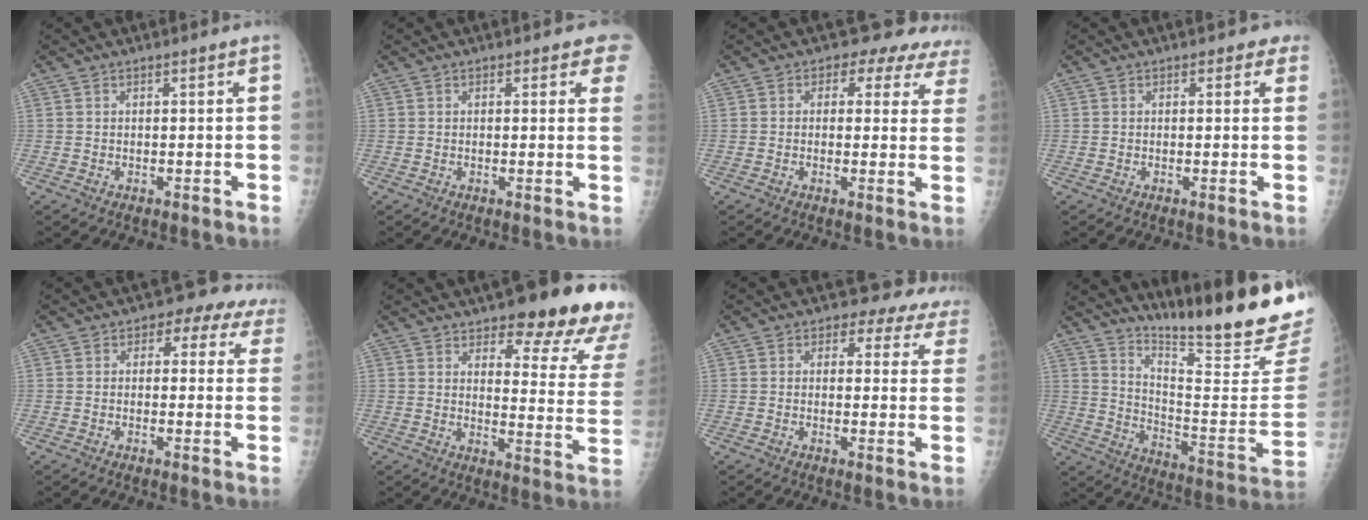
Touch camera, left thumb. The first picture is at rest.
{"total": 3.9, "force": [2.8, 1.5, 2.3], "torque": [0.003, -0.008, 0.019]}
{"total": 10.4, "force": [8.0, 6.1, 2.4], "torque": [0.029, -0.022, 0.059]}
{"total": 2.0, "force": [1.3, 1.4, 0.6], "torque": [0.020, -0.003, 0.006]}
{"total": 10.6, "force": [6.2, 6.9, 5.0], "torque": [0.002, -0.011, 0.049]}
{"total": 19.2, "force": [14.8, 5.3, 10.9], "torque": [-0.091, -0.094, 0.173]}
{"total": 10.8, "force": [9.0, 5.7, 1.8], "torque": [0.033, -0.035, 0.068]}
{"total": 23.3, "force": [19.4, 1.9, 12.9], "torque": [-0.166, -0.161, 0.280]}